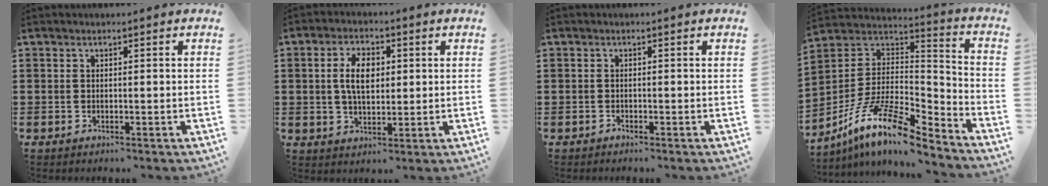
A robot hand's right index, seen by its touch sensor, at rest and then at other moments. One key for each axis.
{"total": 6.0, "fx": 0.8, "fy": 3.3, "fz": 4.9, "tx": -0.102, "ty": 0.008, "tz": 0.007}
{"total": 0.6, "fx": -0.6, "fy": 0.2, "fz": 0.0, "tx": 0.000, "ty": 0.003, "tz": -0.014}
{"total": 13.0, "fx": -9.1, "fy": 3.6, "fz": 8.5, "tx": -0.171, "ty": 0.015, "tz": -0.176}